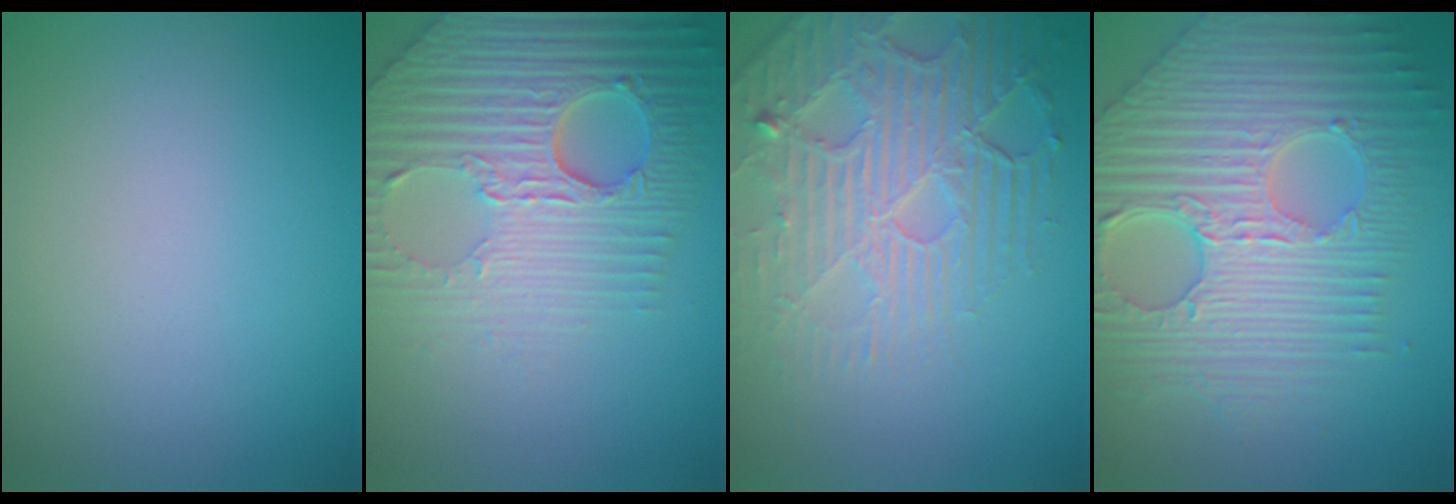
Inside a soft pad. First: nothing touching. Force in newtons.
{"total": 8.4, "press": 6.1, "slide": 5.8}
{"total": 5.3, "press": 4.6, "slide": 2.6}
{"total": 10.6, "press": 7.2, "slide": 7.8}